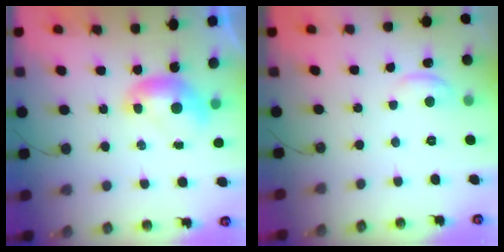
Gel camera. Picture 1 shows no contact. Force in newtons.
{"total": 0.6, "press": 0.5, "slide": 0.3}